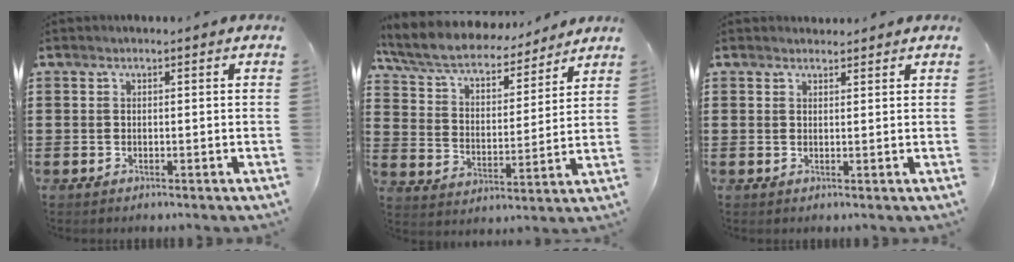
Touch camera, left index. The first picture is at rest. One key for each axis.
{"total": 7.2, "fx": 6.5, "fy": 1.5, "fz": 2.8, "tx": -0.083, "ty": -0.040, "tz": 0.111}
{"total": 1.3, "fx": 1.3, "fy": 0.3, "fz": 0.1, "tx": -0.005, "ty": 0.002, "tz": 0.025}